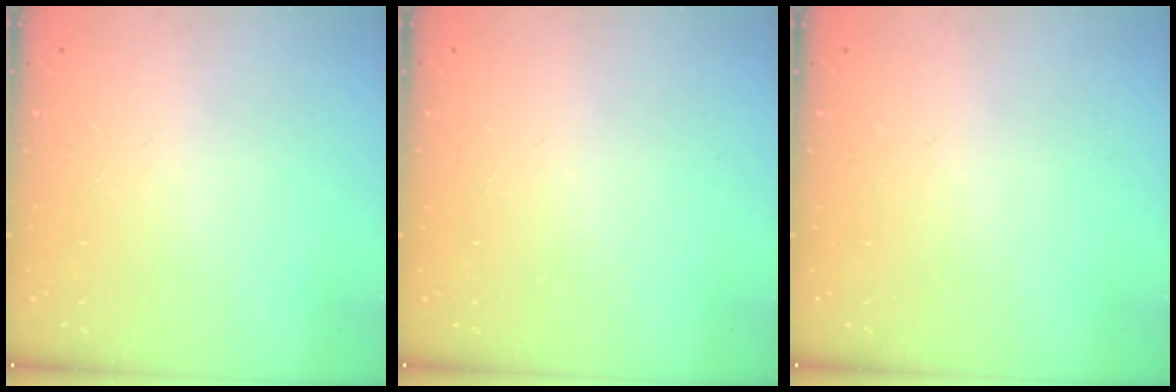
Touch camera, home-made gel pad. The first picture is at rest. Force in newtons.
{"total": 0.0}
{"total": 0.0}